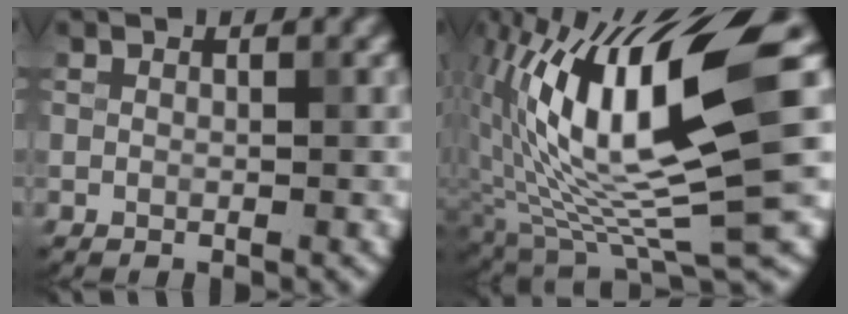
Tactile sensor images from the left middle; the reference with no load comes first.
{"total": 14.5, "force": [1.7, 3.4, 14.0], "torque": [-0.270, 0.006, 0.041]}